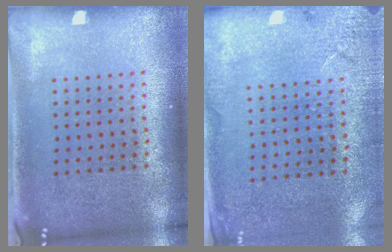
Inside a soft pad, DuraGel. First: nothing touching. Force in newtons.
{"total": 2.6, "press": 2.4, "slide": 0.9}